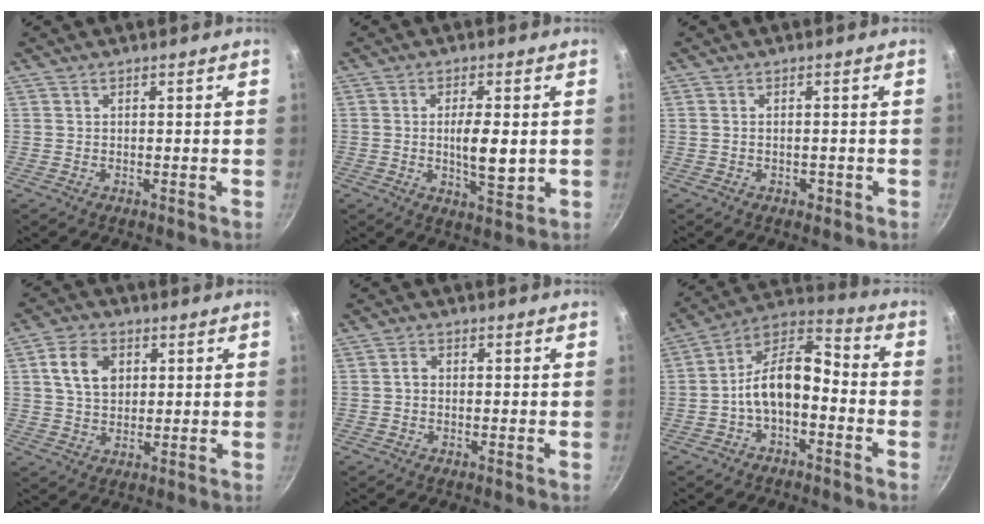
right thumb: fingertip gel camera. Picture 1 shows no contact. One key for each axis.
{"total": 7.2, "fx": -0.2, "fy": 2.6, "fz": 6.7, "tx": -0.107, "ty": -0.006, "tz": 0.001}
{"total": 1.4, "fx": -0.6, "fy": 0.9, "fz": 0.8, "tx": -0.010, "ty": 0.003, "tz": -0.007}
{"total": 7.4, "fx": 2.0, "fy": 5.4, "fz": 4.6, "tx": -0.069, "ty": 0.003, "tz": 0.033}
{"total": 1.3, "fx": -0.2, "fy": 1.1, "fz": 0.7, "tx": -0.013, "ty": 0.008, "tz": -0.006}
{"total": 12.2, "fx": -3.3, "fy": 6.7, "fz": 9.6, "tx": -0.153, "ty": 0.061, "tz": -0.071}